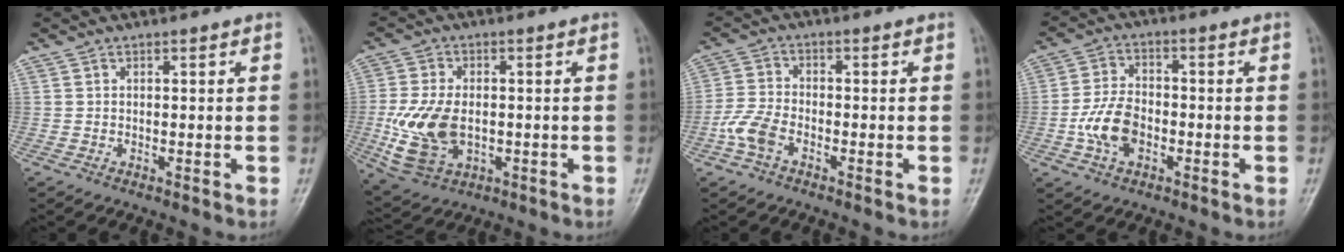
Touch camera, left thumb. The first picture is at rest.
{"total": 11.7, "force": [-1.6, 7.5, 8.9], "torque": [-0.175, -0.006, -0.022]}
{"total": 5.4, "force": [-2.8, 3.1, 3.4], "torque": [-0.079, 0.012, -0.060]}
{"total": 8.0, "force": [-2.4, 5.3, 5.5], "torque": [-0.097, 0.016, -0.048]}